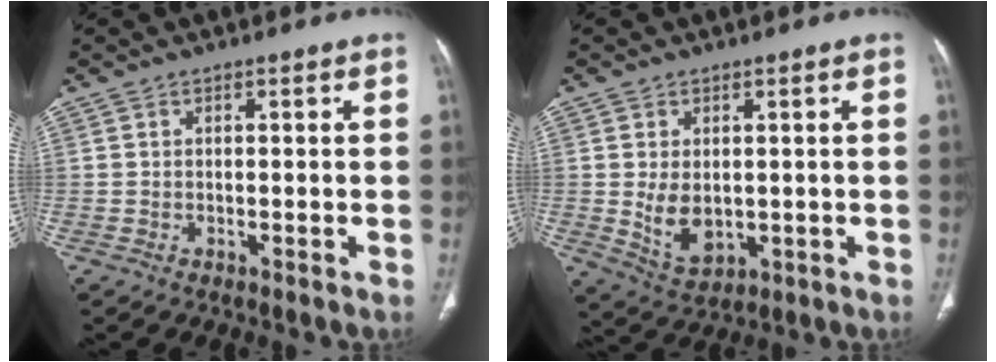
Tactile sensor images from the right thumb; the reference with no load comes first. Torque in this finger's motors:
{"motor_torque": [-0.37, 0.43, 0.31, 0.53, 0.15]}